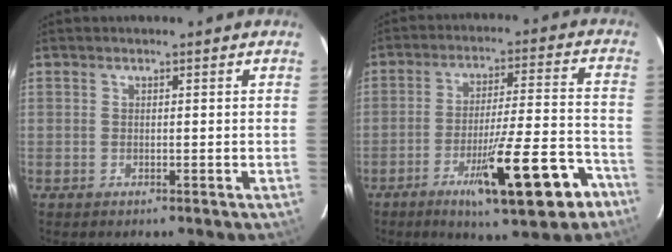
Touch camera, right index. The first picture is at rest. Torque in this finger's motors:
{"motor_torque": [1.10, -1.04, 0.32, 0.14]}